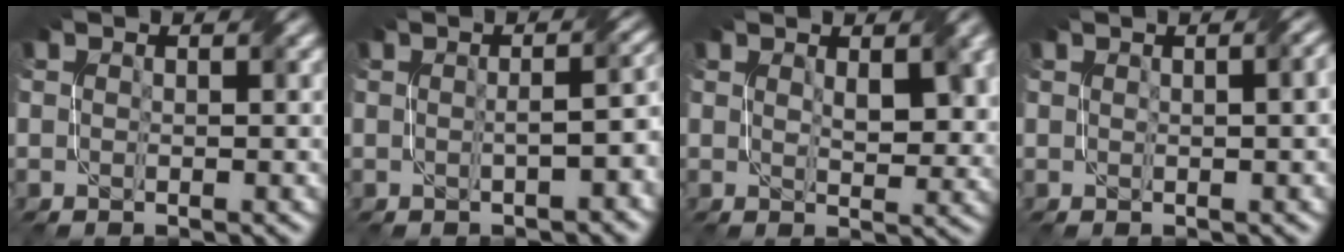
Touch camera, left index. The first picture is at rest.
{"total": 3.3, "force": [-0.8, 1.2, 3.0], "torque": [-0.034, 0.010, -0.007]}
{"total": 2.9, "force": [1.3, 1.1, 2.3], "torque": [-0.037, 0.002, 0.033]}
{"total": 3.6, "force": [0.7, 1.8, 3.0], "torque": [-0.015, 0.021, 0.009]}